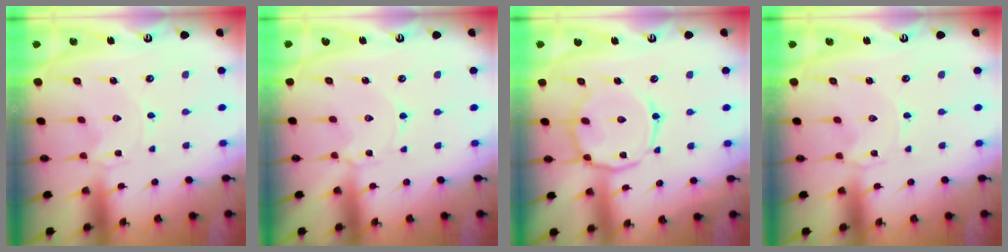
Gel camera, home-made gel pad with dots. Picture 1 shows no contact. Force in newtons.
{"total": 1.7, "press": 1.7, "slide": 0.3}
{"total": 13.1, "press": 13.1, "slide": 0.9}
{"total": 0.0}